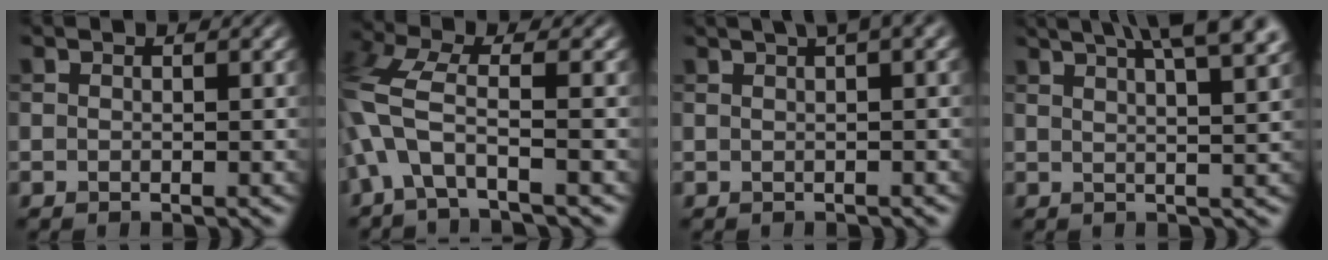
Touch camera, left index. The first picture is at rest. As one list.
[{"total": 6.1, "force": [-2.0, 2.0, 5.3], "torque": [-0.136, 0.008, -0.054]}, {"total": 5.0, "force": [2.8, 1.4, 3.9], "torque": [-0.045, 0.022, 0.028]}, {"total": 10.7, "force": [6.6, 3.6, 7.7], "torque": [-0.068, 0.048, 0.058]}]